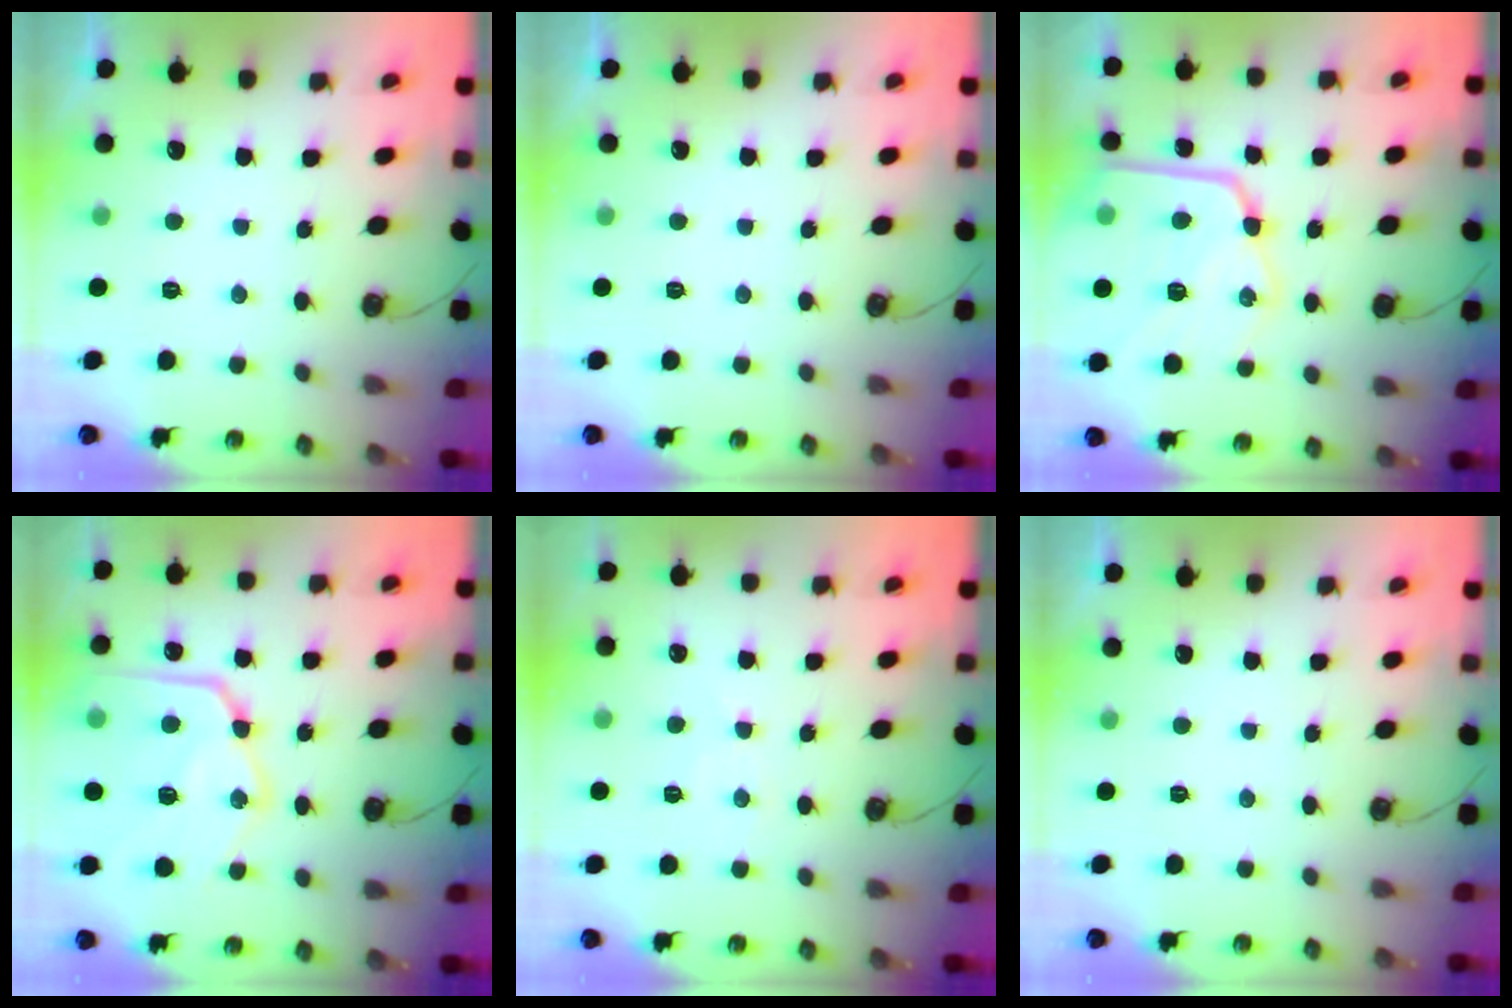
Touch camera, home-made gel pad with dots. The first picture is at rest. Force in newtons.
{"total": 0.0}
{"total": 22.1, "press": 22.0, "slide": 2.2}
{"total": 23.0, "press": 22.9, "slide": 2.5}
{"total": 5.8, "press": 5.8, "slide": 1.0}
{"total": 0.0}